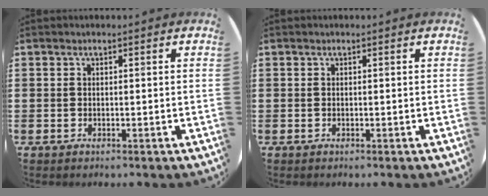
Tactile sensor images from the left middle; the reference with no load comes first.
{"total": 0.0}